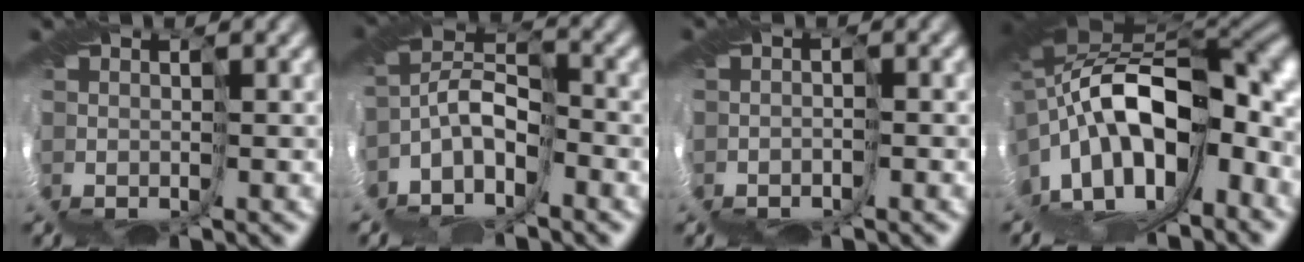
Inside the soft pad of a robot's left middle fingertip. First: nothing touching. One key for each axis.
{"total": 5.1, "fx": -3.6, "fy": 1.6, "fz": 3.3, "tx": -0.067, "ty": 0.010, "tz": -0.077}
{"total": 1.3, "fx": -1.2, "fy": 0.0, "fz": 0.4, "tx": -0.012, "ty": -0.003, "tz": -0.027}
{"total": 16.5, "fx": -2.4, "fy": 8.0, "fz": 14.3, "tx": -0.237, "ty": -0.002, "tz": -0.036}